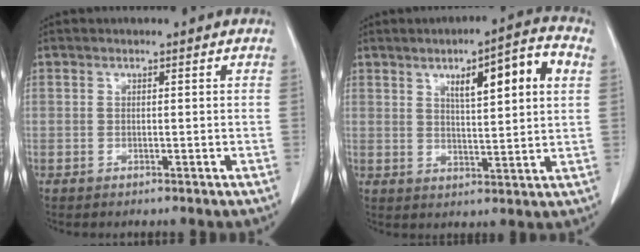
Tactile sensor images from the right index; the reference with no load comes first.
{"total": 10.5, "force": [3.8, 1.2, 9.7], "torque": [-0.147, 0.017, 0.054]}